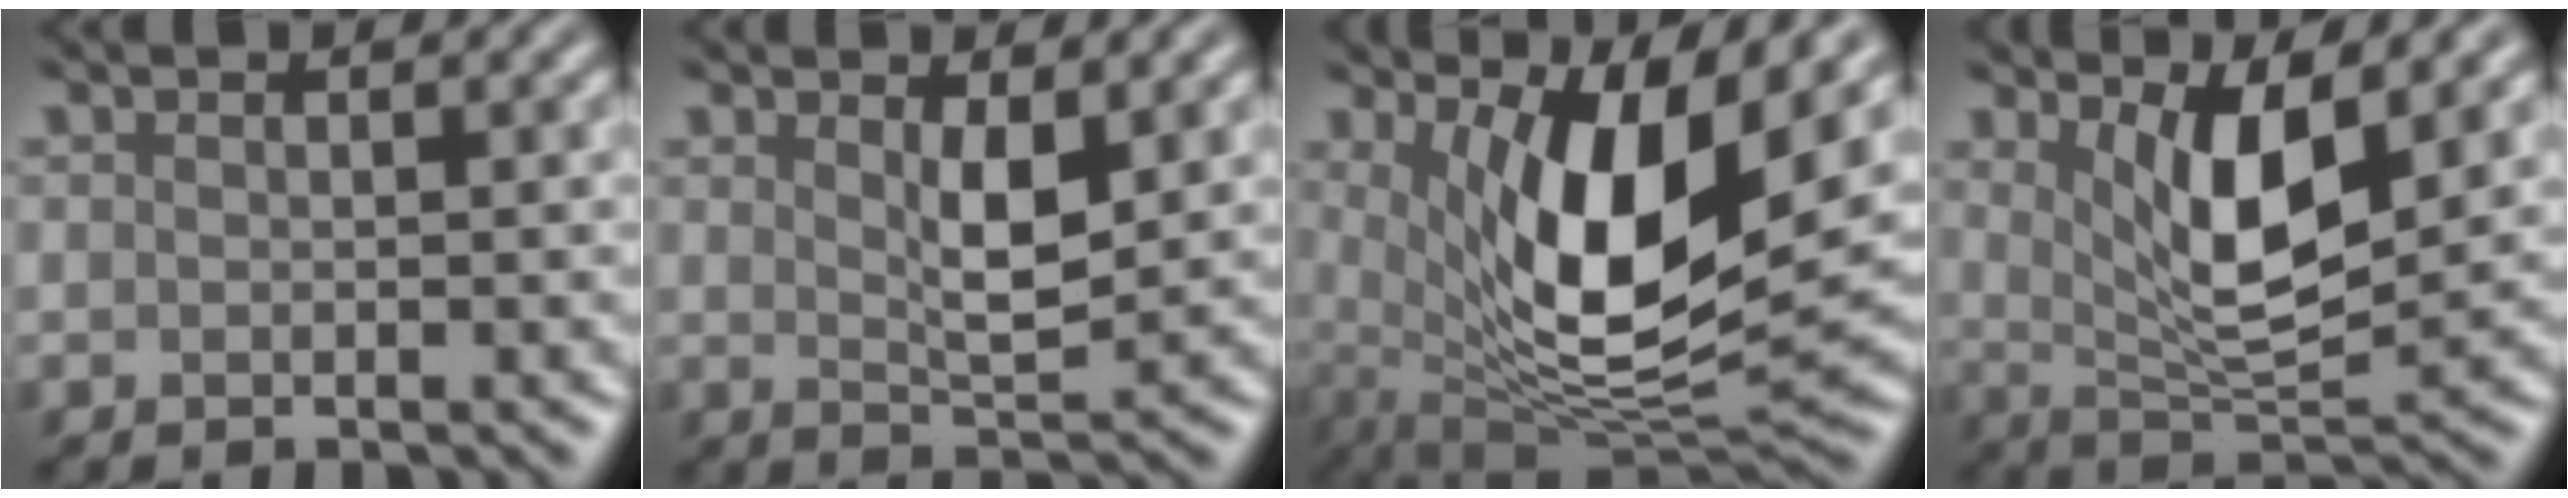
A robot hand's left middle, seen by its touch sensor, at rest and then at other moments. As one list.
[{"total": 2.9, "force": [1.2, 0.7, 2.5], "torque": [-0.046, -0.008, 0.022]}, {"total": 10.5, "force": [3.1, 3.3, 9.4], "torque": [-0.161, -0.021, 0.059]}, {"total": 5.9, "force": [2.3, 1.7, 5.2], "torque": [-0.093, -0.014, 0.047]}]